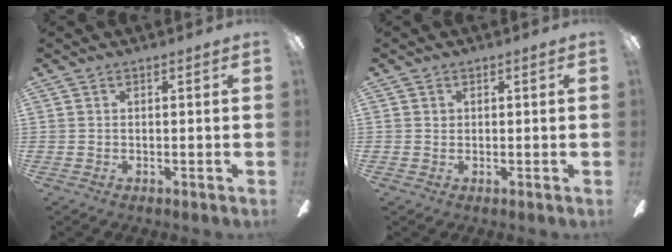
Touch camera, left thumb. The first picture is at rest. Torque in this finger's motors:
{"motor_torque": [0.03, -0.03, 0.35, -0.38, 0.00]}